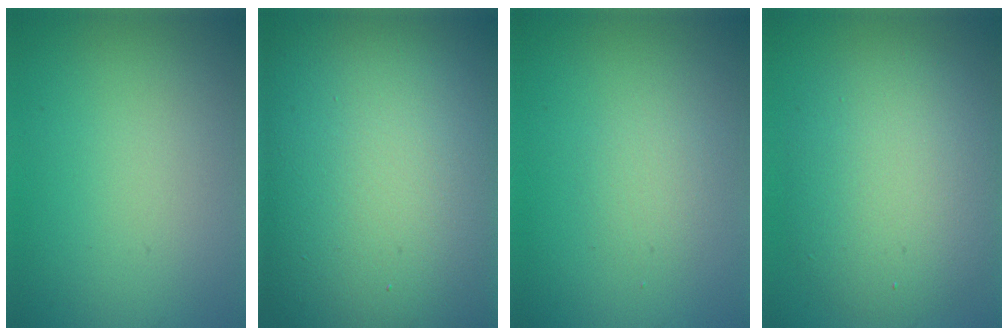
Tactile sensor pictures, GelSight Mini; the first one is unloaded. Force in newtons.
{"total": 23.0, "press": 23.0, "slide": 1.3}
{"total": 1.4, "press": 1.4, "slide": 0.1}
{"total": 7.5, "press": 7.4, "slide": 0.5}